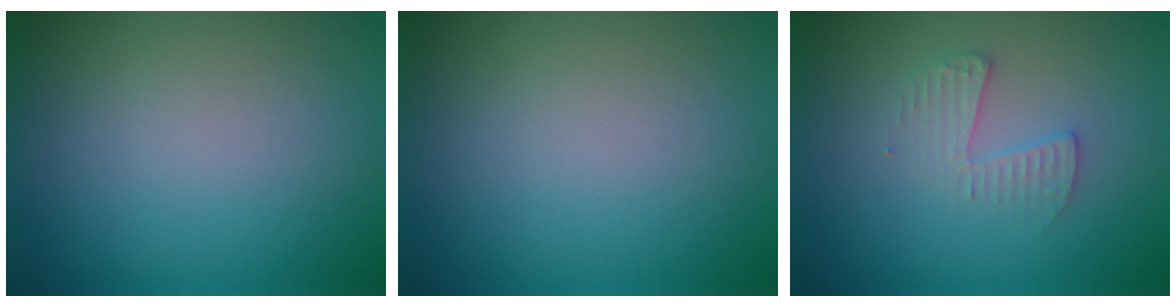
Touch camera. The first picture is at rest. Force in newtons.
{"total": 0.0}
{"total": 2.1, "press": 2.0, "slide": 0.1}